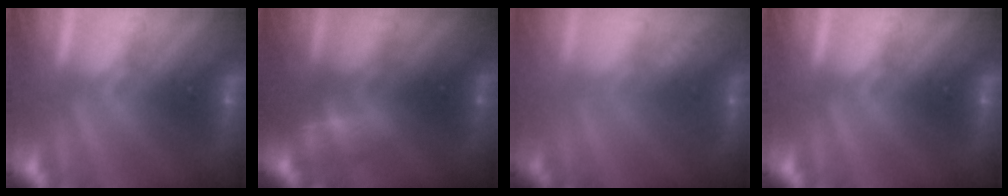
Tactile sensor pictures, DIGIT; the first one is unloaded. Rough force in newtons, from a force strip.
{"total": 2.3}
{"total": 2.4}
{"total": 0.0}